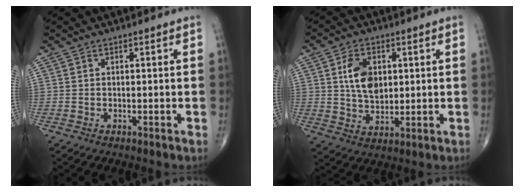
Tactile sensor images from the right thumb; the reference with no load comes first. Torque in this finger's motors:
{"motor_torque": [1.57, 1.49, 1.02, -0.02, 0.08]}